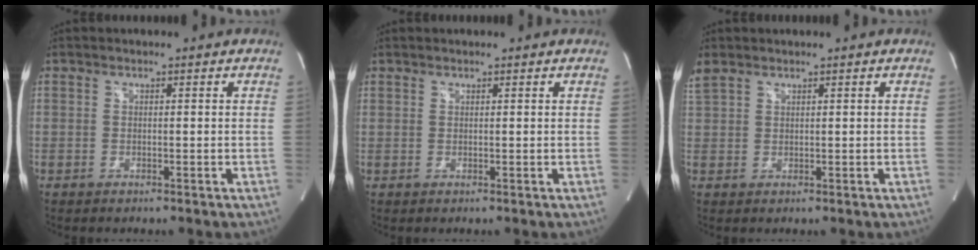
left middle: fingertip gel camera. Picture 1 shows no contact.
{"total": 0.7, "force": [0.5, 0.5, 0.0], "torque": [0.002, 0.003, 0.008]}
{"total": 3.0, "force": [2.4, 1.2, 1.2], "torque": [-0.049, 0.023, 0.061]}